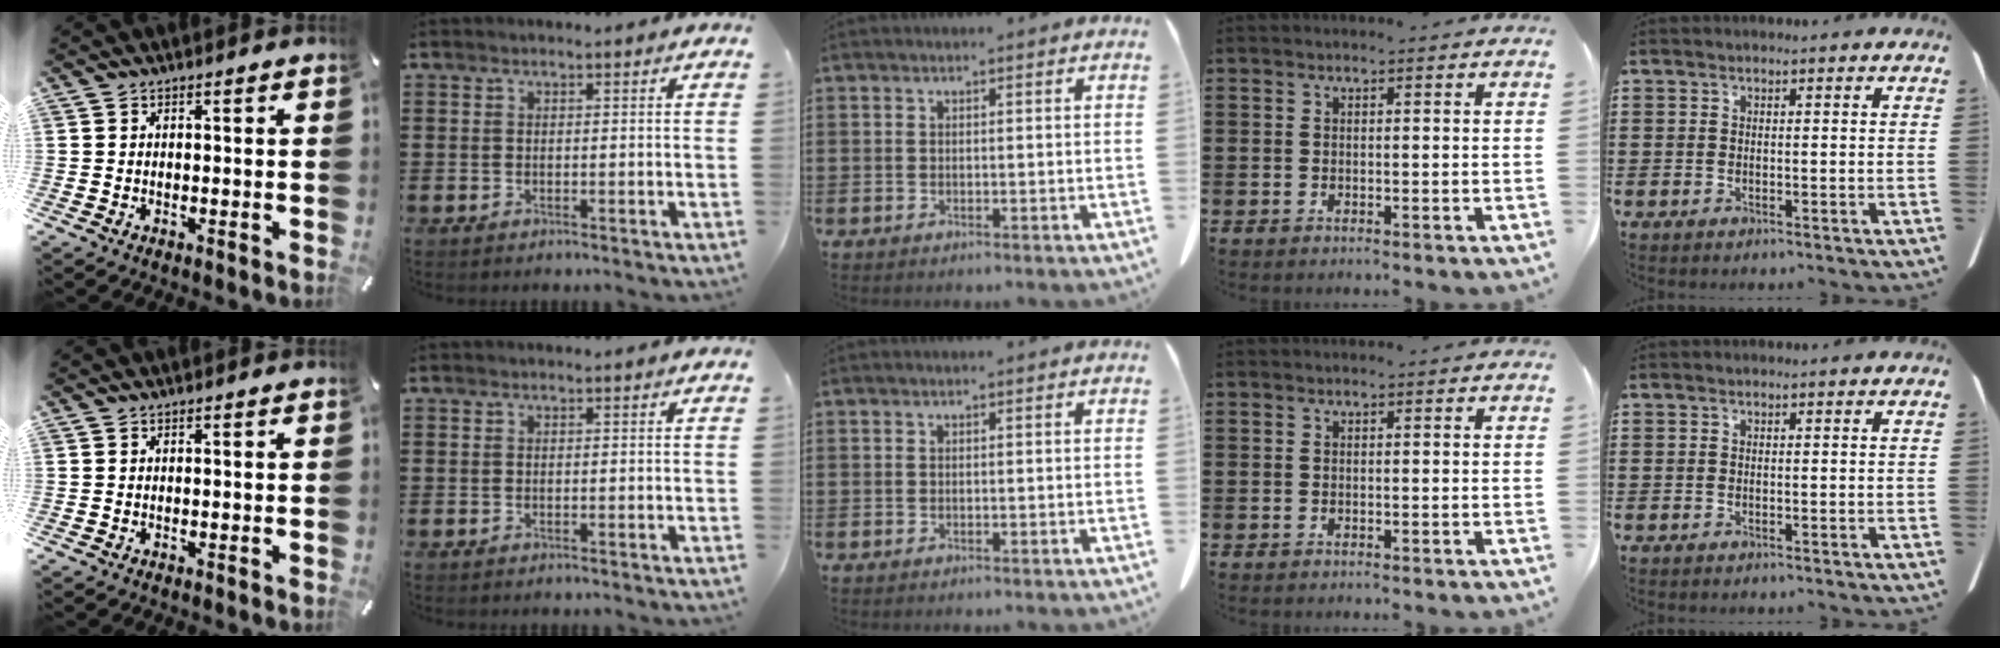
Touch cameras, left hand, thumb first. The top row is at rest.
{}